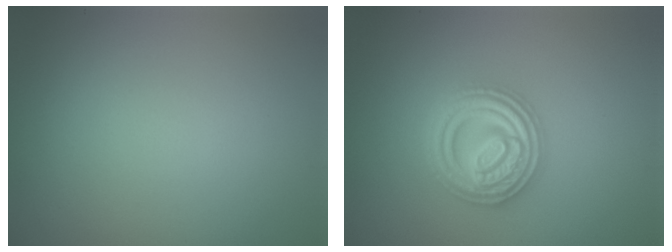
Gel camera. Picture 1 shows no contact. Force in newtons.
{"total": 4.9, "press": 4.8, "slide": 0.7}